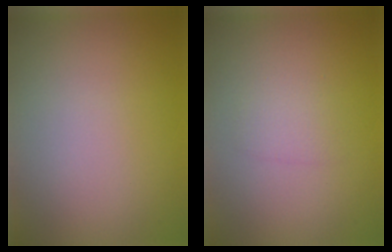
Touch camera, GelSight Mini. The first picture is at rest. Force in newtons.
{"total": 1.4, "press": 1.4, "slide": 0.1}